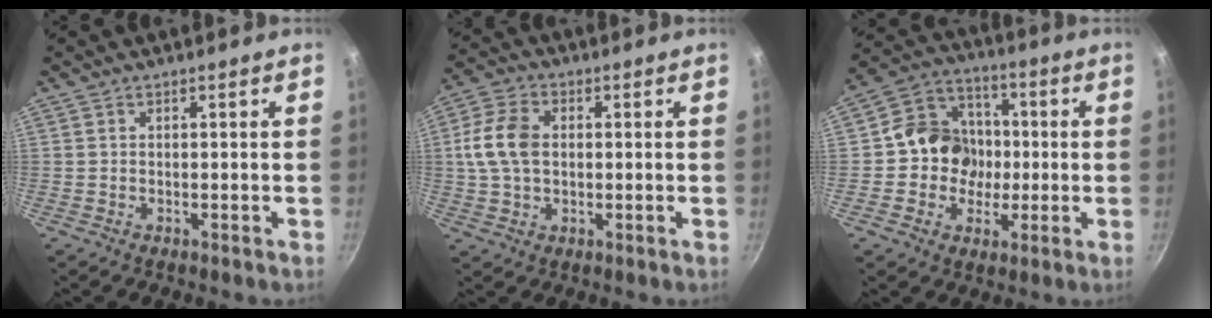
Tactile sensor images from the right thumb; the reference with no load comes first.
{"total": 9.3, "force": [0.8, 6.3, 6.7], "torque": [-0.127, 0.015, 0.009]}
{"total": 11.8, "force": [-0.6, 10.7, 5.1], "torque": [-0.046, 0.024, -0.031]}